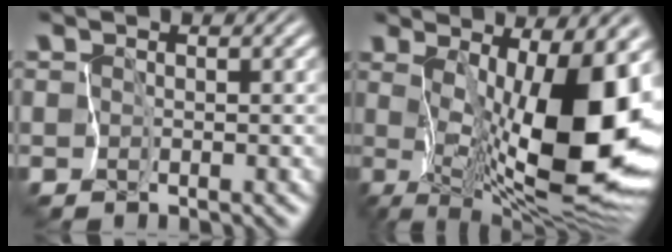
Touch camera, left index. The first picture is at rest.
{"total": 13.1, "force": [0.8, 3.5, 12.7], "torque": [-0.194, -0.015, 0.013]}